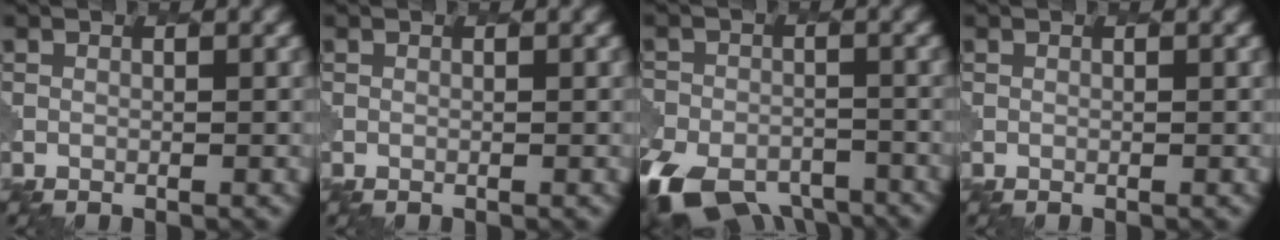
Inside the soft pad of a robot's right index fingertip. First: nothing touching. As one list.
[{"total": 0.0}, {"total": 11.2, "force": [-8.3, 6.0, 4.5], "torque": [-0.081, -0.027, -0.127]}, {"total": 0.0}]